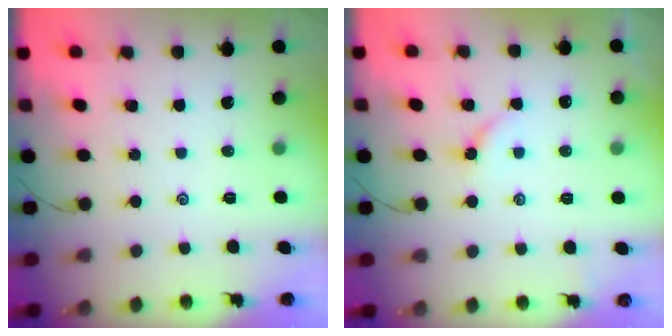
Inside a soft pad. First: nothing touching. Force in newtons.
{"total": 4.1, "press": 4.1, "slide": 0.7}